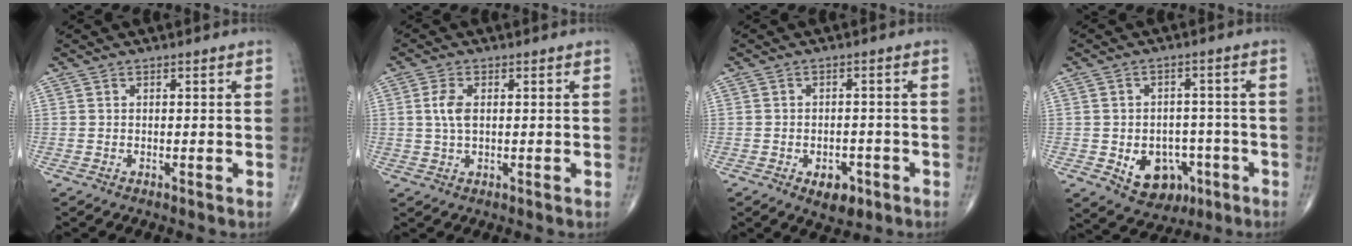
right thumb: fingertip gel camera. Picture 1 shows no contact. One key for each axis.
{"total": 4.0, "fx": 0.6, "fy": 2.0, "fz": 3.3, "tx": -0.077, "ty": 0.002, "tz": 0.011}
{"total": 5.1, "fx": -2.4, "fy": 3.1, "fz": 3.2, "tx": -0.028, "ty": 0.012, "tz": -0.029}
{"total": 10.0, "fx": -3.5, "fy": 7.5, "fz": 5.5, "tx": -0.045, "ty": 0.025, "tz": -0.038}